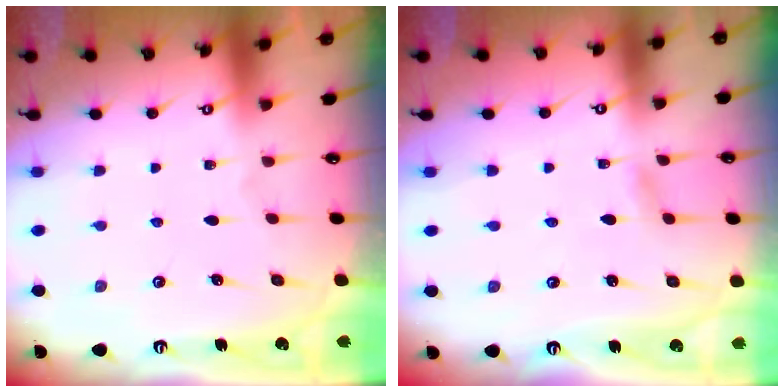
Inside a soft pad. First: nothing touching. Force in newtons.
{"total": 2.8, "press": 2.8, "slide": 0.4}